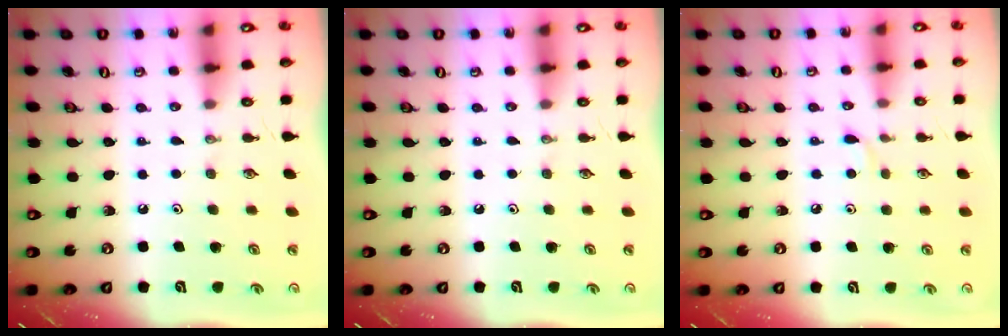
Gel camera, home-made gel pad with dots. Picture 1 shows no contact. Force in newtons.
{"total": 0.0}
{"total": 3.5, "press": 3.5, "slide": 0.4}